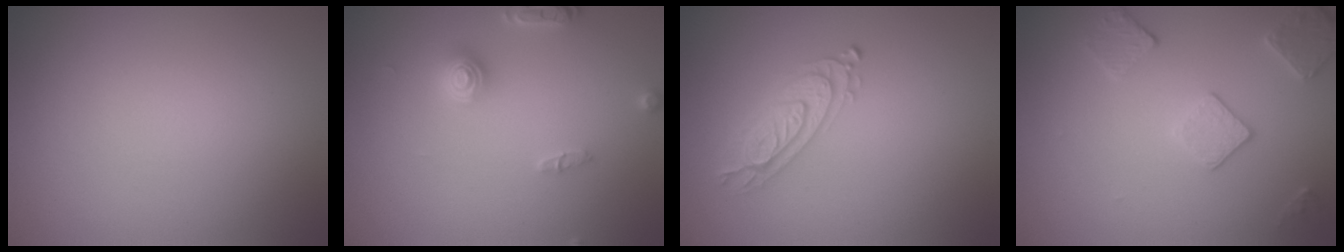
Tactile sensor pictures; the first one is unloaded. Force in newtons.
{"total": 2.8, "press": 2.8, "slide": 0.3}
{"total": 2.2, "press": 2.1, "slide": 0.4}
{"total": 2.7, "press": 2.7, "slide": 0.7}